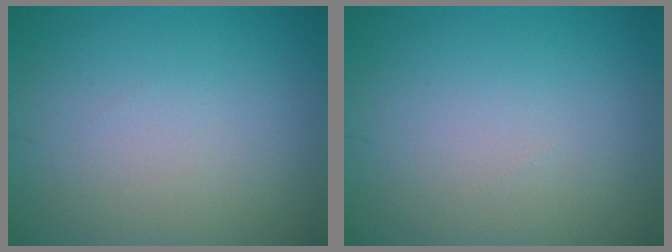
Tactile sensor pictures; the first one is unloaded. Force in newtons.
{"total": 0.0}